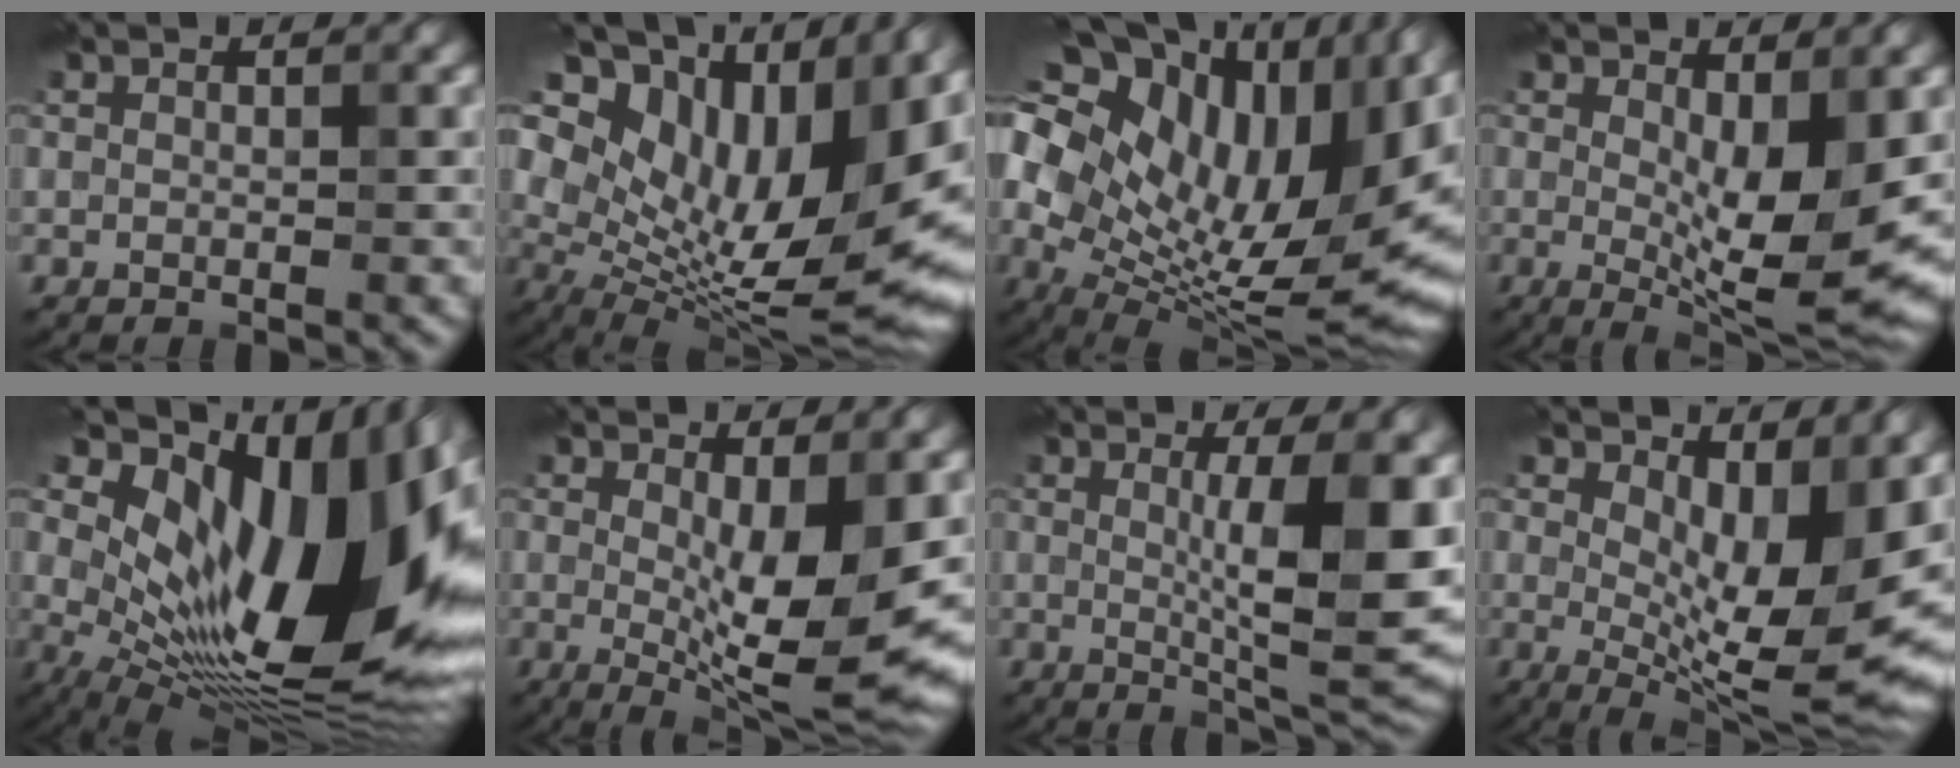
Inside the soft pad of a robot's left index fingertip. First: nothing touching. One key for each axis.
{"total": 17.0, "fx": 7.4, "fy": 7.6, "fz": 13.3, "tx": -0.220, "ty": 0.023, "tz": 0.149}
{"total": 20.7, "fx": 5.2, "fy": 11.2, "fz": 16.6, "tx": -0.291, "ty": 0.026, "tz": 0.132}
{"total": 7.7, "fx": -0.2, "fy": 2.4, "fz": 7.3, "tx": -0.125, "ty": -0.013, "tz": 0.005}
{"total": 18.1, "fx": 3.6, "fy": 9.2, "fz": 15.2, "tx": -0.230, "ty": 0.012, "tz": 0.057}
{"total": 8.8, "fx": -0.4, "fy": 2.3, "fz": 8.5, "tx": -0.141, "ty": -0.021, "tz": 0.002}
{"total": 9.7, "fx": 0.7, "fy": 2.0, "fz": 9.5, "tx": -0.132, "ty": -0.011, "tz": 0.018}
{"total": 10.8, "fx": 1.4, "fy": 4.2, "fz": 9.9, "tx": -0.142, "ty": -0.019, "tz": 0.026}